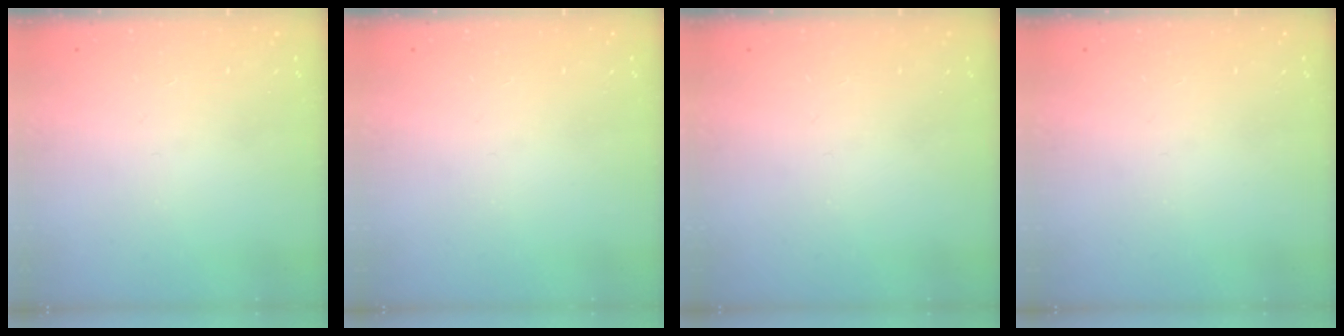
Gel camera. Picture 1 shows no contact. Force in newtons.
{"total": 0.0}
{"total": 0.0}
{"total": 0.0}